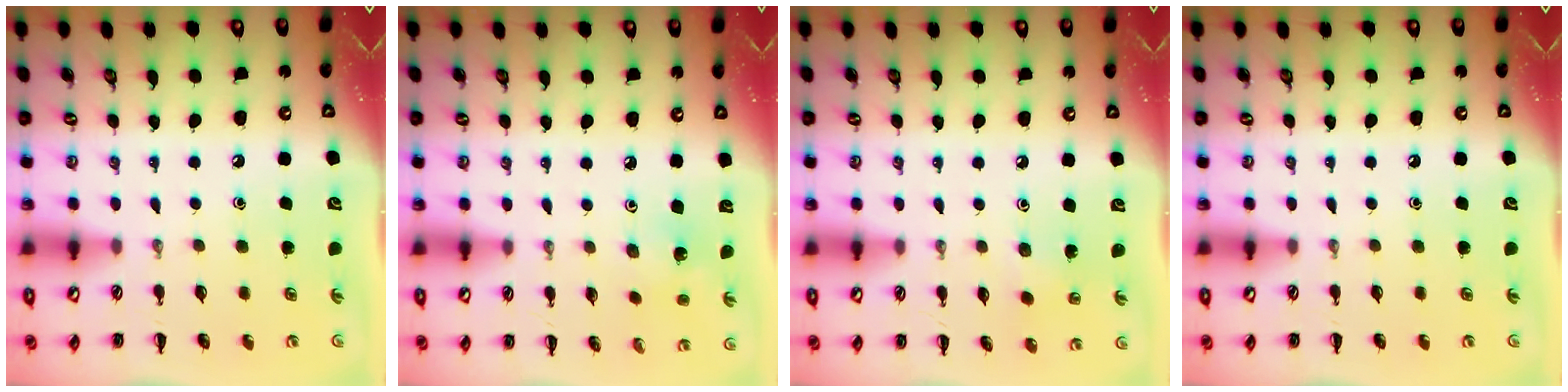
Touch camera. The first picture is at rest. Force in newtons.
{"total": 1.5, "press": 1.4, "slide": 0.5}
{"total": 2.0, "press": 1.9, "slide": 0.6}
{"total": 0.0}